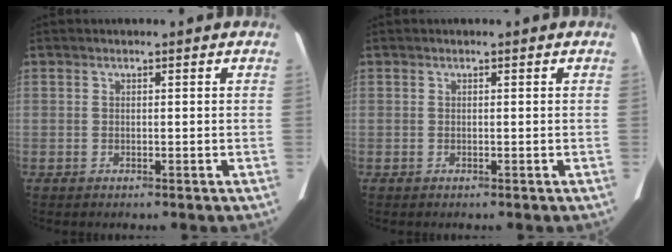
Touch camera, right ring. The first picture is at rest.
{"total": 0.0}